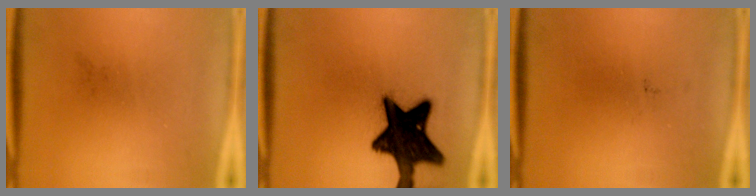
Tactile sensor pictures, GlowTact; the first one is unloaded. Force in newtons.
{"total": 17.4}
{"total": 0.0}